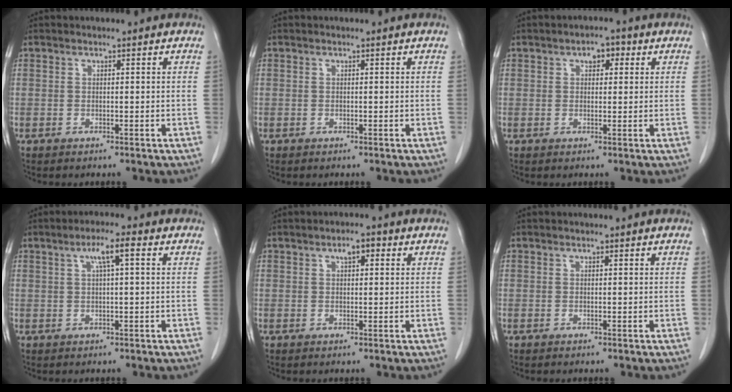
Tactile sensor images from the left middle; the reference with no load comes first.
{"total": 0.0}
{"total": 2.7, "force": [1.2, 1.6, 1.9], "torque": [-0.026, 0.013, 0.015]}
{"total": 3.8, "force": [1.3, 0.2, 3.5], "torque": [-0.063, 0.011, 0.023]}
{"total": 2.4, "force": [1.0, 1.0, 1.9], "torque": [-0.031, 0.010, 0.016]}
{"total": 0.0}